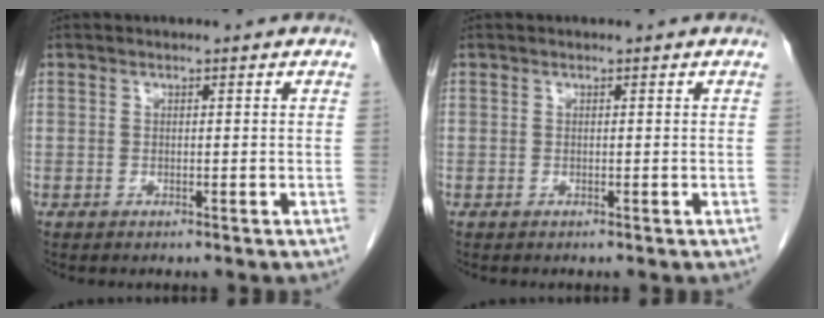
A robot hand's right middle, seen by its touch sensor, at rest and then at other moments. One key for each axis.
{"total": 0.0}